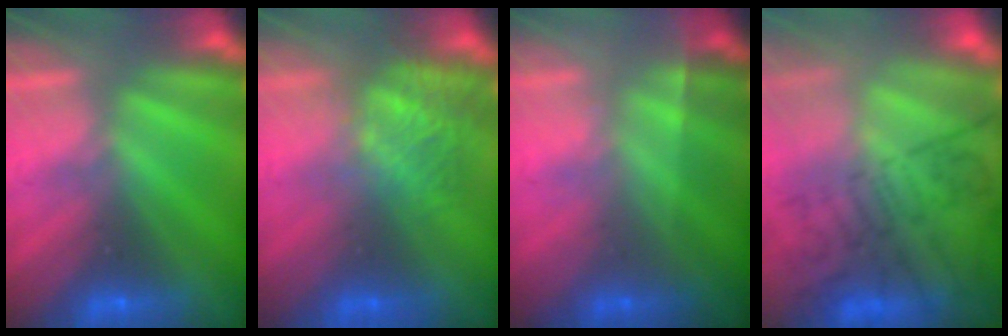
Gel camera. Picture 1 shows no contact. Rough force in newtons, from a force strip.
{"total": 4.6}
{"total": 1.8}
{"total": 8.9}